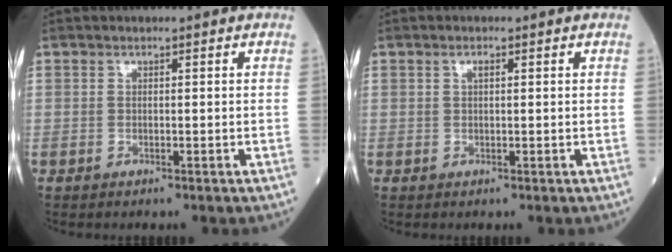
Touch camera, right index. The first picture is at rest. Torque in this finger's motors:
{"motor_torque": [0.00, 0.00, 0.00, 0.01]}